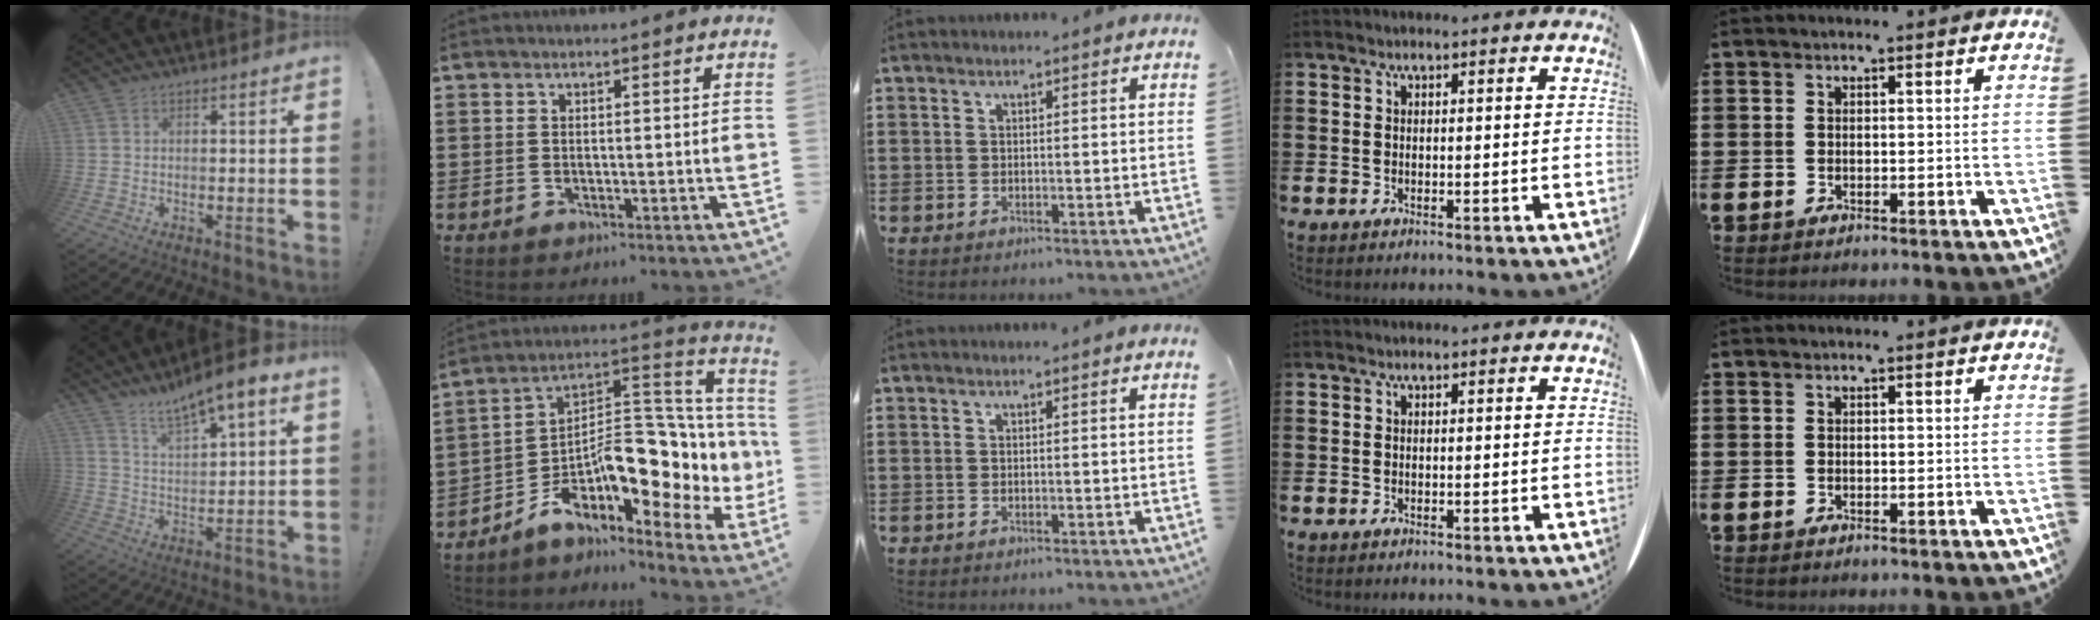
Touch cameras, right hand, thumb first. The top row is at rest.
{"thumb": {"total": 9.1, "force": [7.6, 1.4, 4.7], "torque": [-0.082, -0.053, 0.131]}, "index": {"total": 11.1, "force": [-3.0, 5.8, 9.0], "torque": [-0.128, -0.038, -0.056]}}